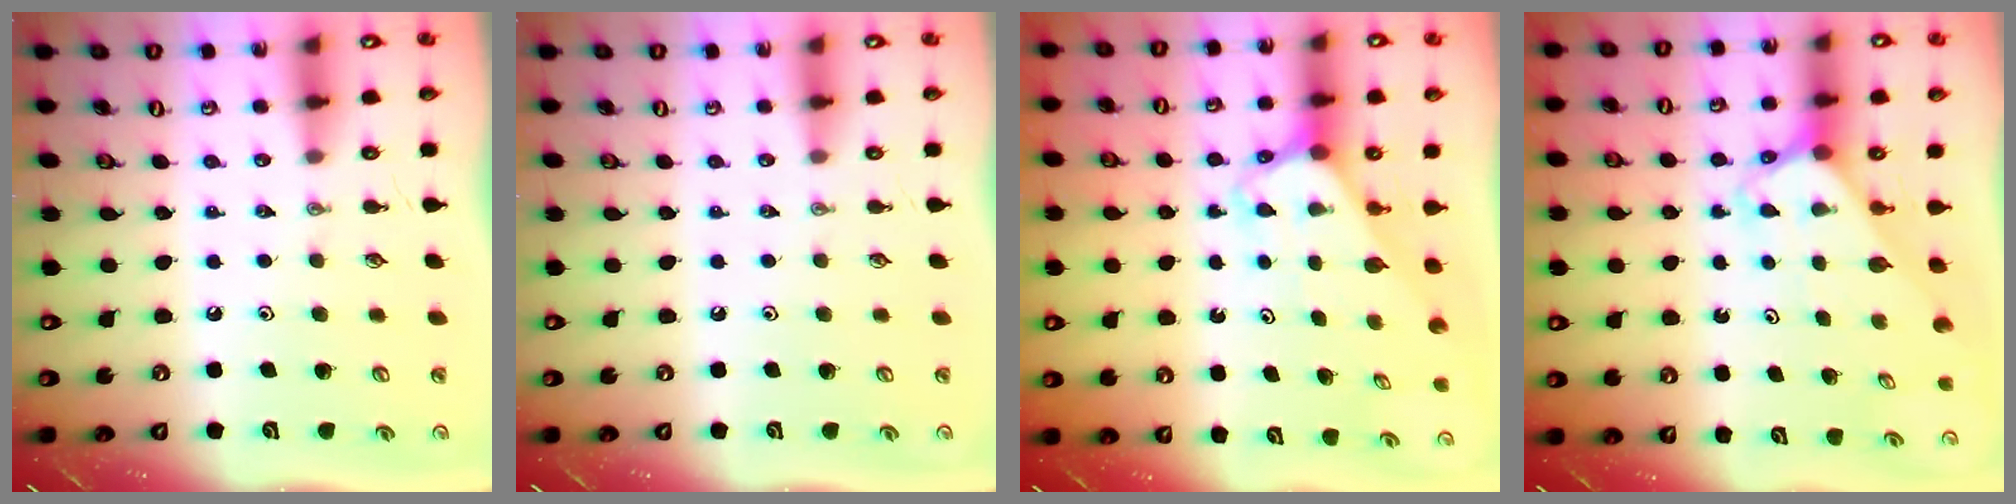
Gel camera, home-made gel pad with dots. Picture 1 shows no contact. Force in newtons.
{"total": 0.0}
{"total": 2.8, "press": 2.8, "slide": 0.2}
{"total": 2.6, "press": 2.6, "slide": 0.2}